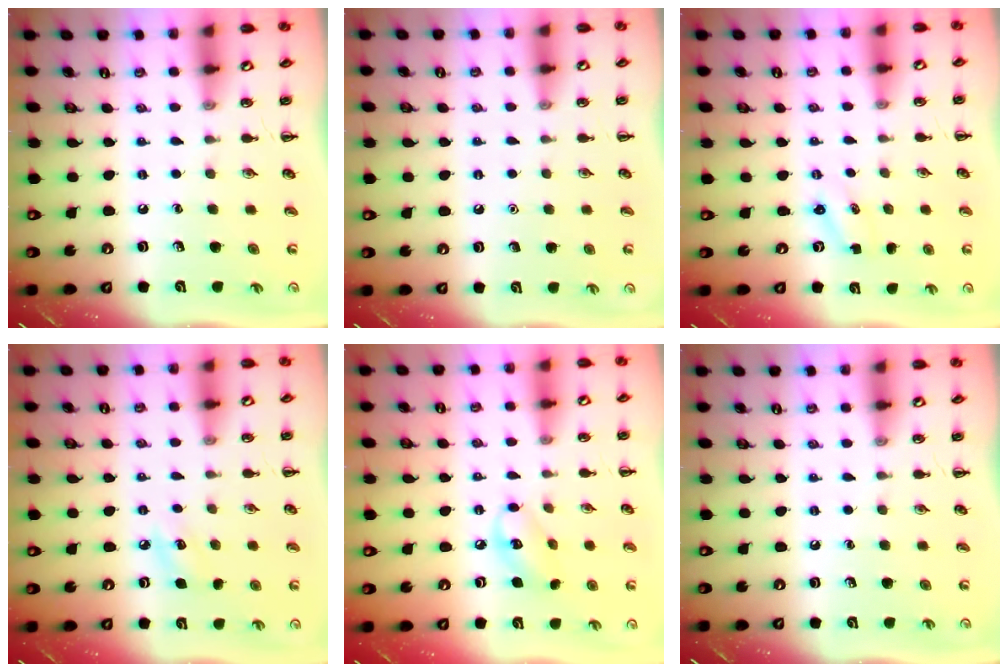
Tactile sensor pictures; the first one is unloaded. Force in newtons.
{"total": 1.5, "press": 1.5, "slide": 0.1}
{"total": 1.9, "press": 1.8, "slide": 0.6}
{"total": 6.3, "press": 6.0, "slide": 2.0}
{"total": 7.4, "press": 7.3, "slide": 1.0}
{"total": 0.0}